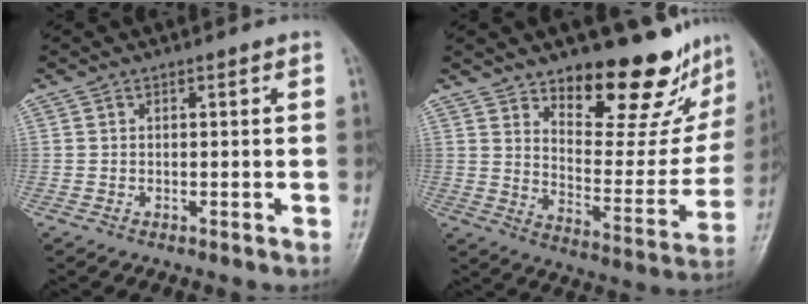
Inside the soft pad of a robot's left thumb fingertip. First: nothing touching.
{"total": 19.2, "force": [15.0, 7.2, 9.6], "torque": [-0.075, -0.123, 0.213]}